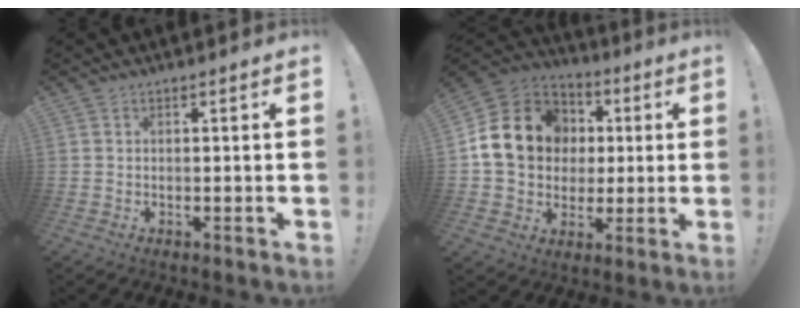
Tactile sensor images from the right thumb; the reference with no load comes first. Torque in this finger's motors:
{"motor_torque": [2.02, 2.49, 1.00, -0.91, 0.08]}